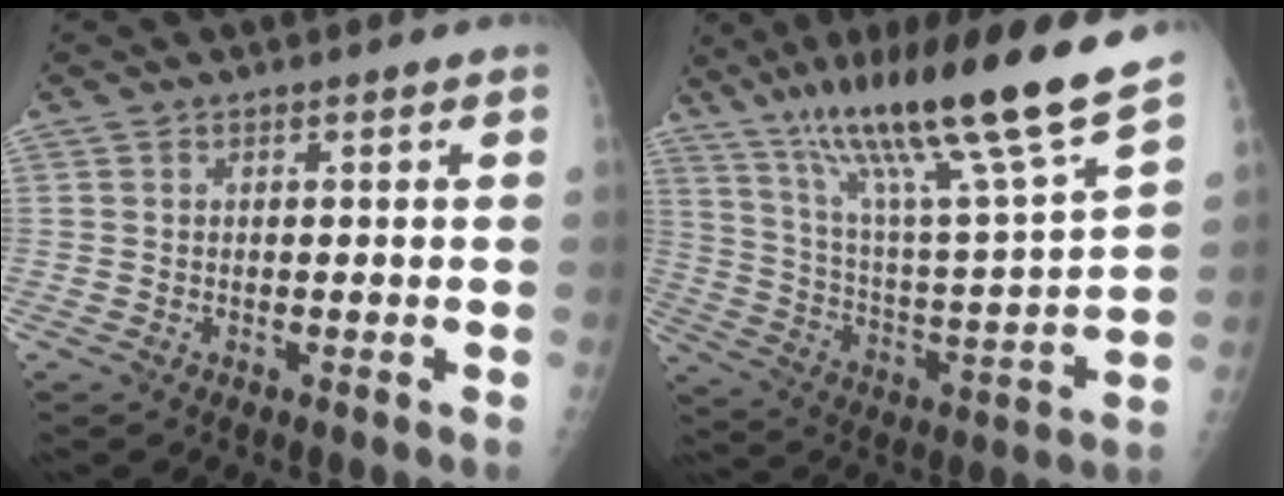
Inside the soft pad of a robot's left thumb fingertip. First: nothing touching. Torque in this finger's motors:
{"motor_torque": [0.50, 0.28, 1.46, -1.31, 0.19]}